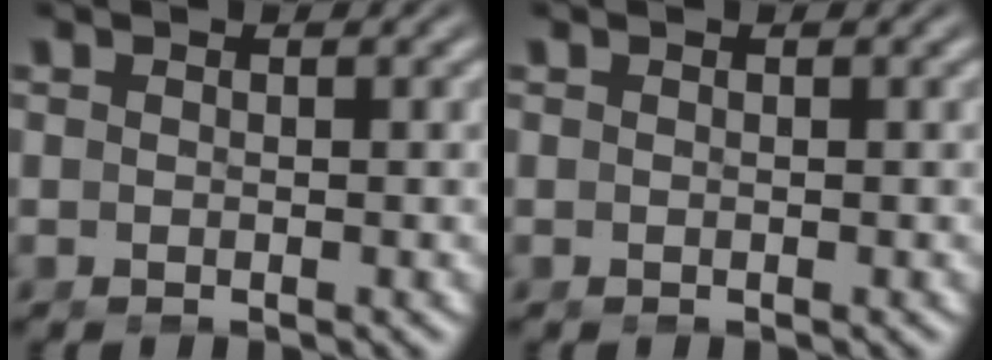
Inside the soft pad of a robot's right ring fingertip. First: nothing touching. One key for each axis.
{"total": 0.0}